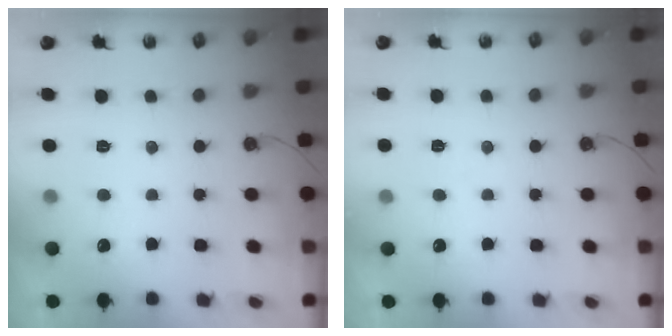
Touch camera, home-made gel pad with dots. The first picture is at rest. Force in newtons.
{"total": 3.1, "press": 3.0, "slide": 0.5}